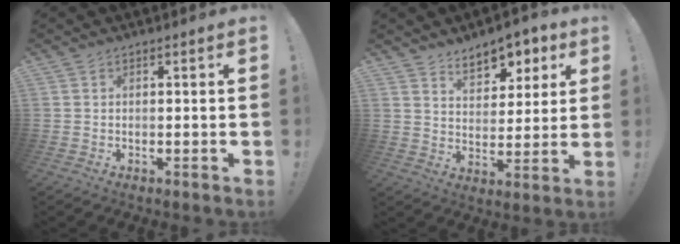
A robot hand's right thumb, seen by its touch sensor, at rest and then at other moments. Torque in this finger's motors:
{"motor_torque": [0.01, 0.03, 0.09, 0.10, 0.15]}